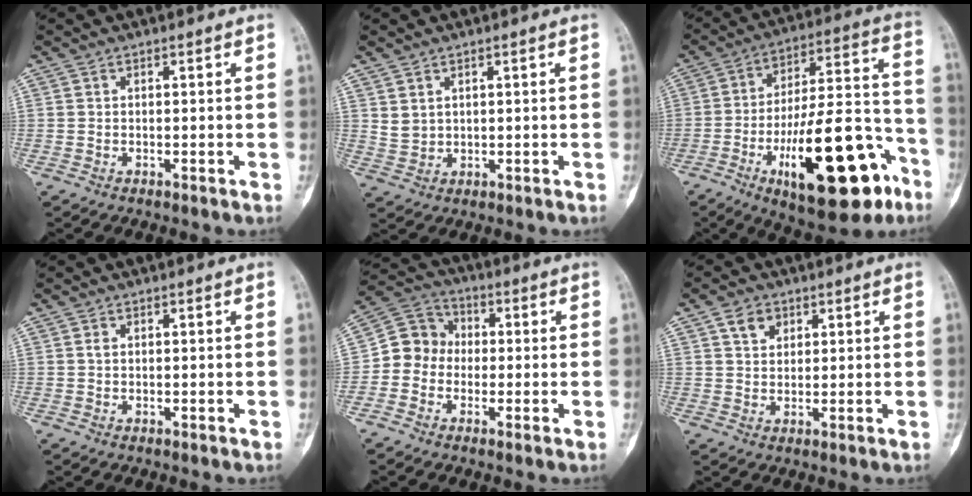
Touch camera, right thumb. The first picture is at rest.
{"total": 2.9, "force": [1.4, 2.1, 1.3], "torque": [-0.020, -0.012, 0.038]}
{"total": 26.6, "force": [-12.0, 9.5, 21.8], "torque": [-0.315, 0.069, -0.174]}
{"total": 0.6, "force": [0.1, 0.4, 0.5], "torque": [-0.009, 0.003, 0.001]}
{"total": 8.2, "force": [-1.0, 7.4, 3.4], "torque": [-0.033, 0.033, -0.036]}
{"total": 4.2, "force": [2.1, 3.1, 2.0], "torque": [-0.020, -0.009, 0.039]}